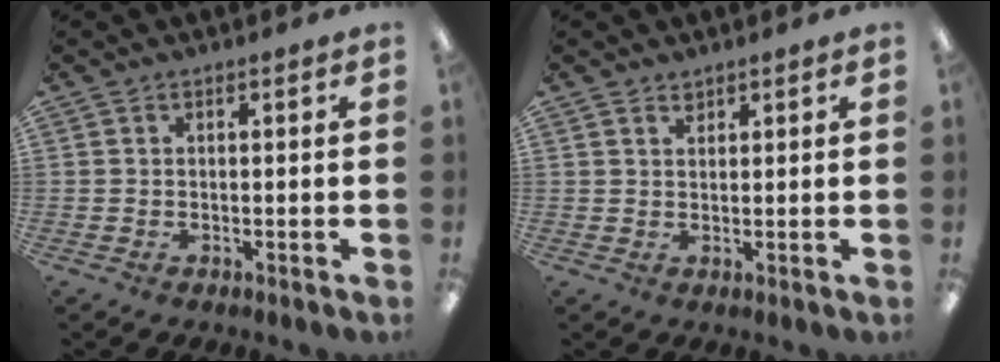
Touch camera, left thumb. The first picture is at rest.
{"total": 1.7, "force": [1.4, 0.7, 0.5], "torque": [-0.012, -0.002, 0.027]}